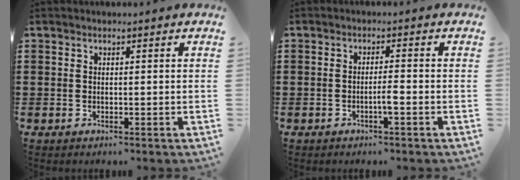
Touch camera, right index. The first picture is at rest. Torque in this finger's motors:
{"motor_torque": [0.40, 0.59, 0.13, 0.06]}